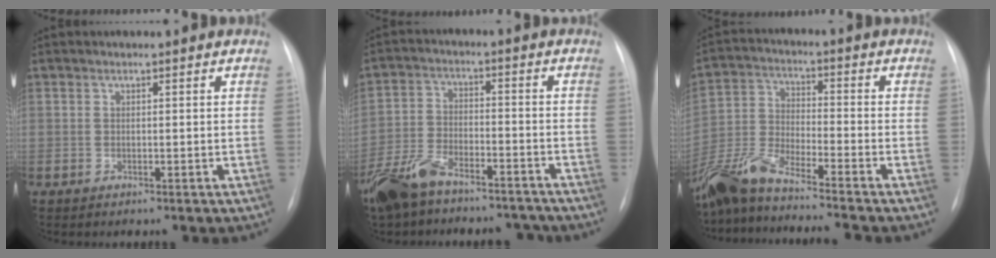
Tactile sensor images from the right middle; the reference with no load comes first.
{"total": 13.3, "force": [-11.0, 5.0, 5.7], "torque": [-0.117, 0.007, -0.187]}
{"total": 13.9, "force": [-12.1, -0.4, 6.8], "torque": [-0.146, -0.010, -0.227]}